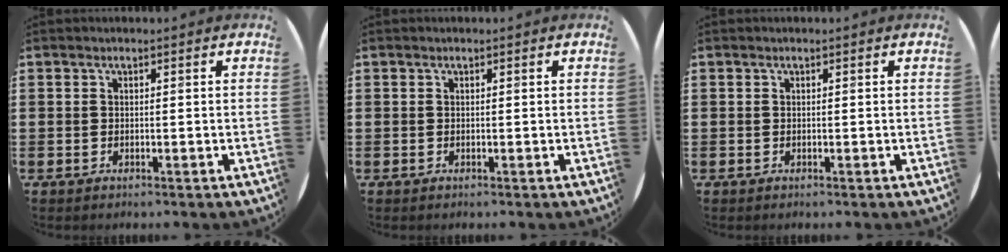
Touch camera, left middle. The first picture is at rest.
{"total": 0.0}
{"total": 0.0}